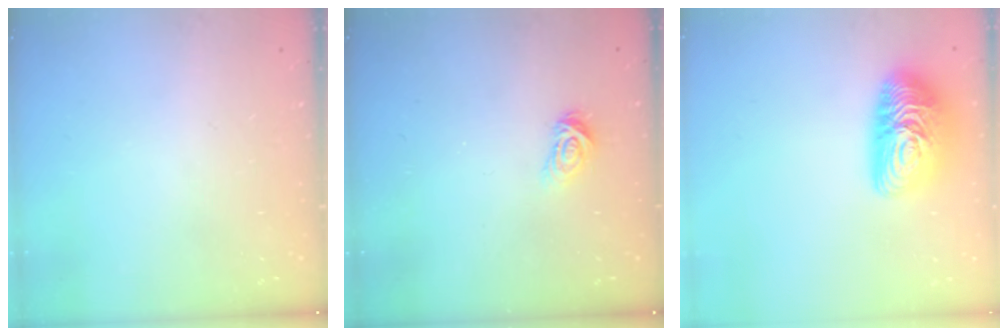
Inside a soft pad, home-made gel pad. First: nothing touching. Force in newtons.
{"total": 5.0, "press": 5.0, "slide": 0.7}
{"total": 15.8, "press": 15.8, "slide": 0.8}